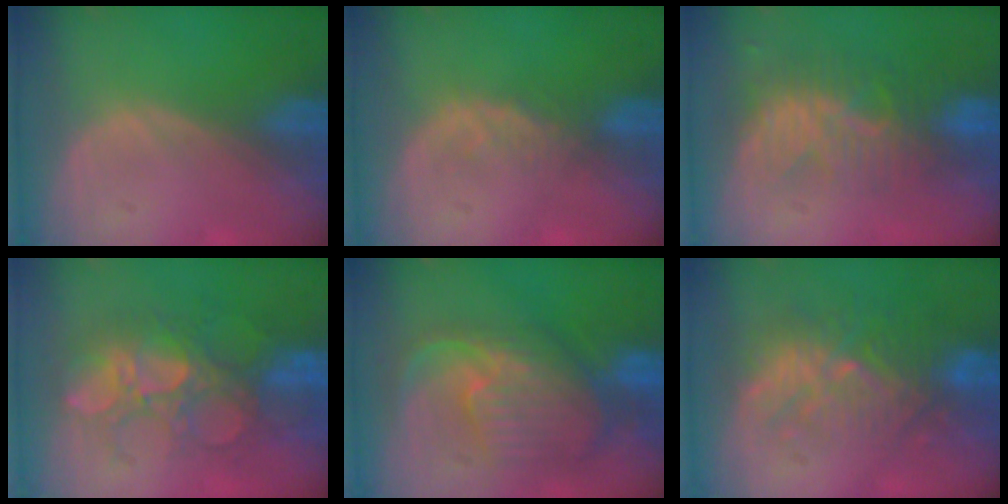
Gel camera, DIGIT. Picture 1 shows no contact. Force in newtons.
{"total": 1.9, "press": 1.9, "slide": 0.3}
{"total": 8.4, "press": 7.6, "slide": 3.5}
{"total": 9.3, "press": 9.1, "slide": 2.1}
{"total": 10.6, "press": 9.5, "slide": 4.7}
{"total": 9.7, "press": 9.1, "slide": 3.2}